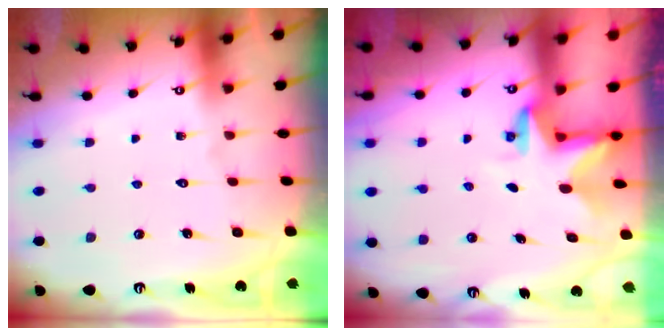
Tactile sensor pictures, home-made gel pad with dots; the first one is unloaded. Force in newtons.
{"total": 2.9, "press": 2.9, "slide": 0.2}